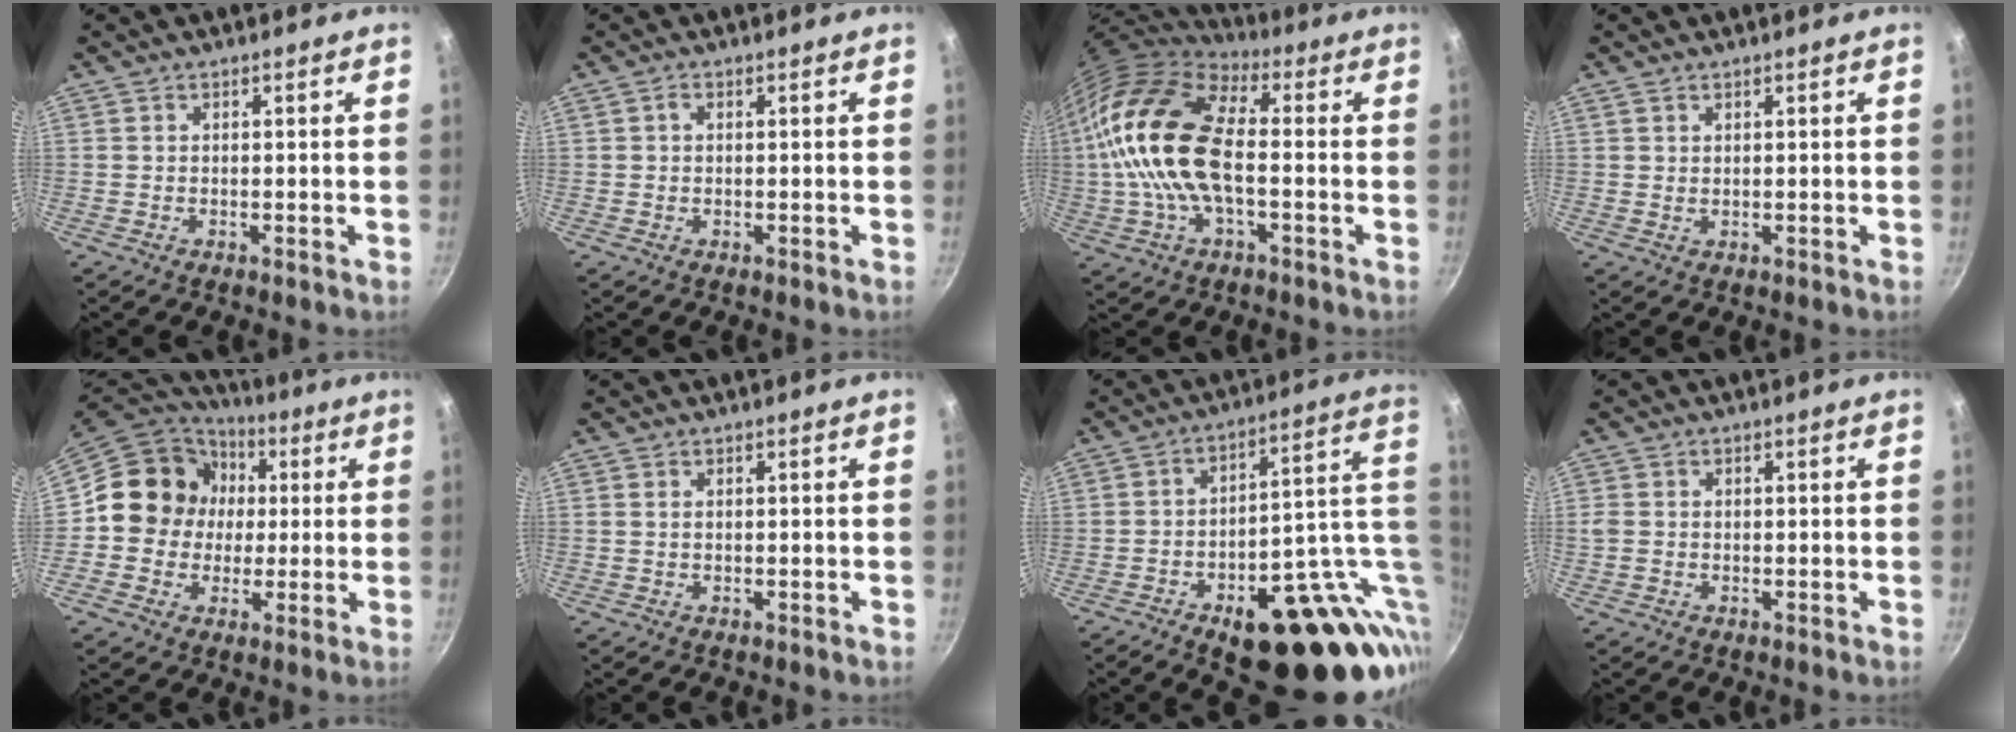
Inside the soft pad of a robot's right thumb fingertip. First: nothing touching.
{"total": 0.8, "force": [0.2, 0.5, 0.6], "torque": [-0.012, 0.005, 0.003]}
{"total": 19.3, "force": [-0.1, 9.8, 16.6], "torque": [-0.304, 0.023, -0.013]}
{"total": 0.8, "force": [0.6, 0.4, 0.3], "torque": [-0.002, -0.009, 0.009]}
{"total": 14.4, "force": [1.4, 13.2, 5.6], "torque": [-0.059, 0.021, 0.006]}
{"total": 0.6, "force": [0.2, 0.3, 0.5], "torque": [-0.009, 0.001, 0.002]}
{"total": 26.2, "force": [-4.9, 13.0, 22.2], "torque": [-0.235, 0.019, -0.050]}
{"total": 1.9, "force": [-0.1, 1.7, 1.0], "torque": [-0.019, 0.003, -0.002]}